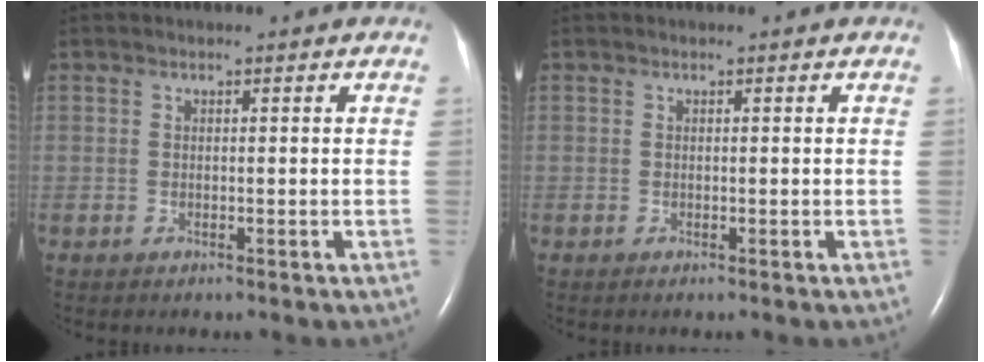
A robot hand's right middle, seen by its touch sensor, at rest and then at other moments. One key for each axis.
{"total": 0.0}